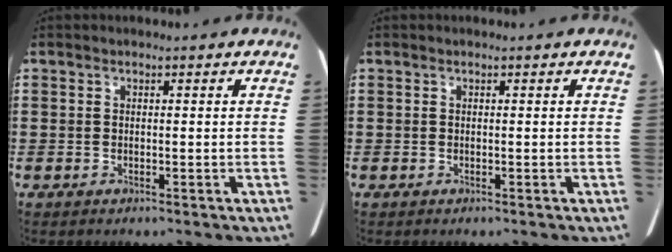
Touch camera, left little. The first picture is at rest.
{"total": 0.0}